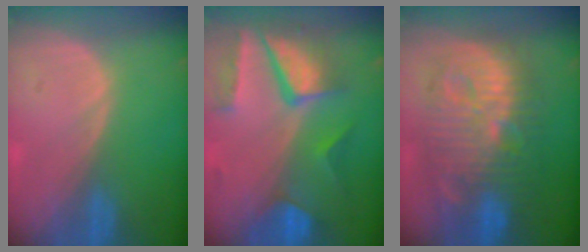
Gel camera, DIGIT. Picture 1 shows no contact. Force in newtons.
{"total": 10.5, "press": 8.8, "slide": 5.7}
{"total": 13.3, "press": 13.2, "slide": 1.3}